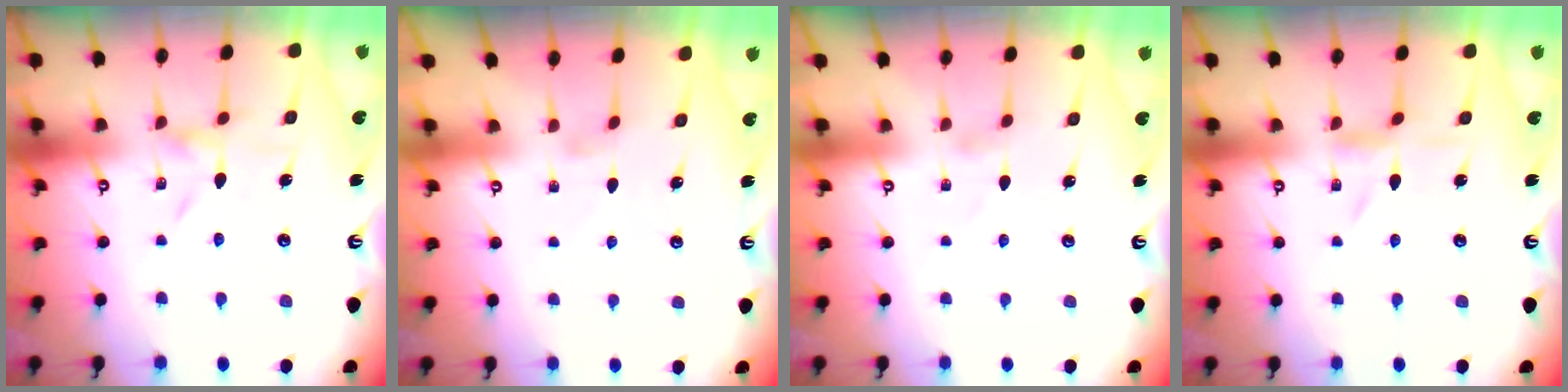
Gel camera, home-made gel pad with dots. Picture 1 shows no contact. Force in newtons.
{"total": 0.0}
{"total": 1.4, "press": 1.4, "slide": 0.2}
{"total": 0.0}